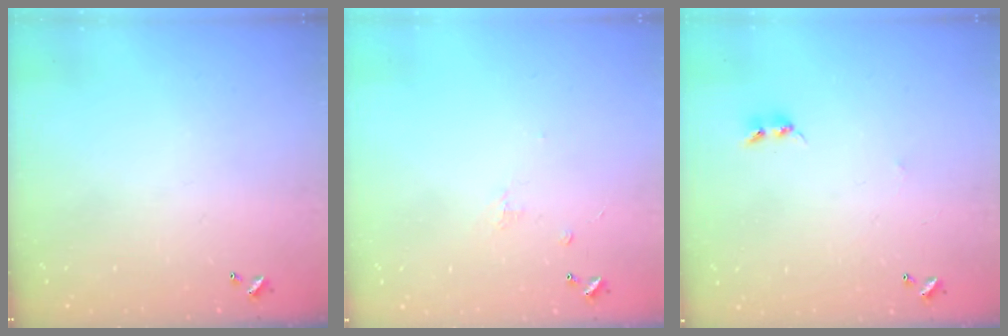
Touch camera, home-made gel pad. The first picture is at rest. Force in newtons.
{"total": 1.2, "press": 1.1, "slide": 0.6}
{"total": 2.5, "press": 2.5, "slide": 0.4}